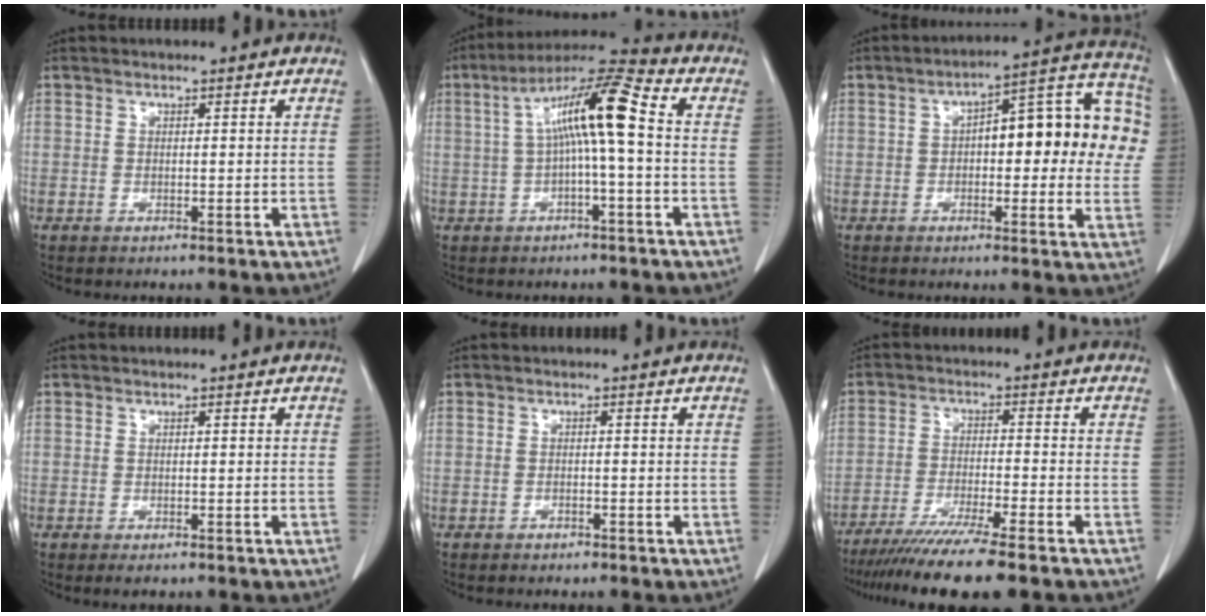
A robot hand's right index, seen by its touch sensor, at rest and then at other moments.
{"total": 10.8, "force": [0.8, 0.6, 10.8], "torque": [-0.195, 0.035, 0.009]}
{"total": 17.6, "force": [1.8, 6.0, 16.5], "torque": [-0.212, 0.050, 0.020]}
{"total": 1.1, "force": [-0.6, 0.5, 0.7], "torque": [-0.006, 0.000, -0.006]}
{"total": 0.9, "force": [-0.7, 0.5, 0.2], "torque": [-0.005, 0.001, -0.010]}
{"total": 11.6, "force": [-9.4, -1.1, 6.8], "torque": [-0.099, -0.033, -0.150]}